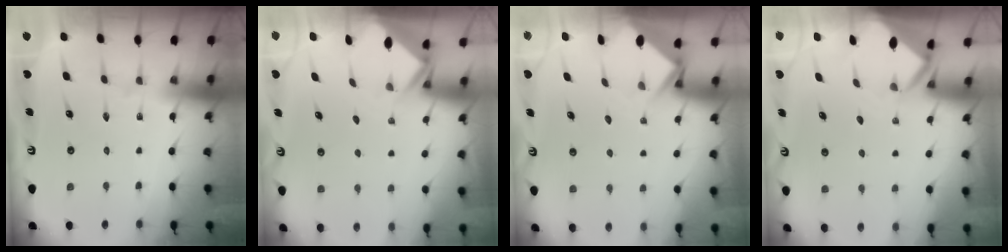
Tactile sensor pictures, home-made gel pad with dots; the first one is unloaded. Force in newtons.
{"total": 2.7, "press": 2.7, "slide": 0.1}
{"total": 4.0, "press": 4.0, "slide": 0.2}
{"total": 3.0, "press": 3.0, "slide": 0.1}